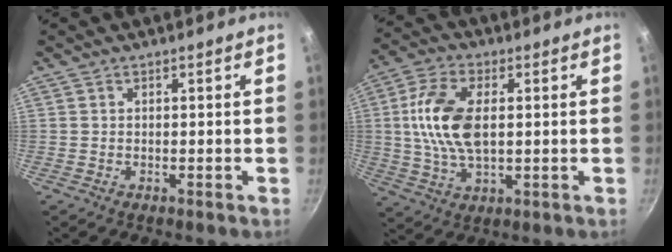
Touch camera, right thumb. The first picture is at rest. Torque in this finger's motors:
{"motor_torque": [1.60, 1.68, 1.59, -0.22, 0.16]}